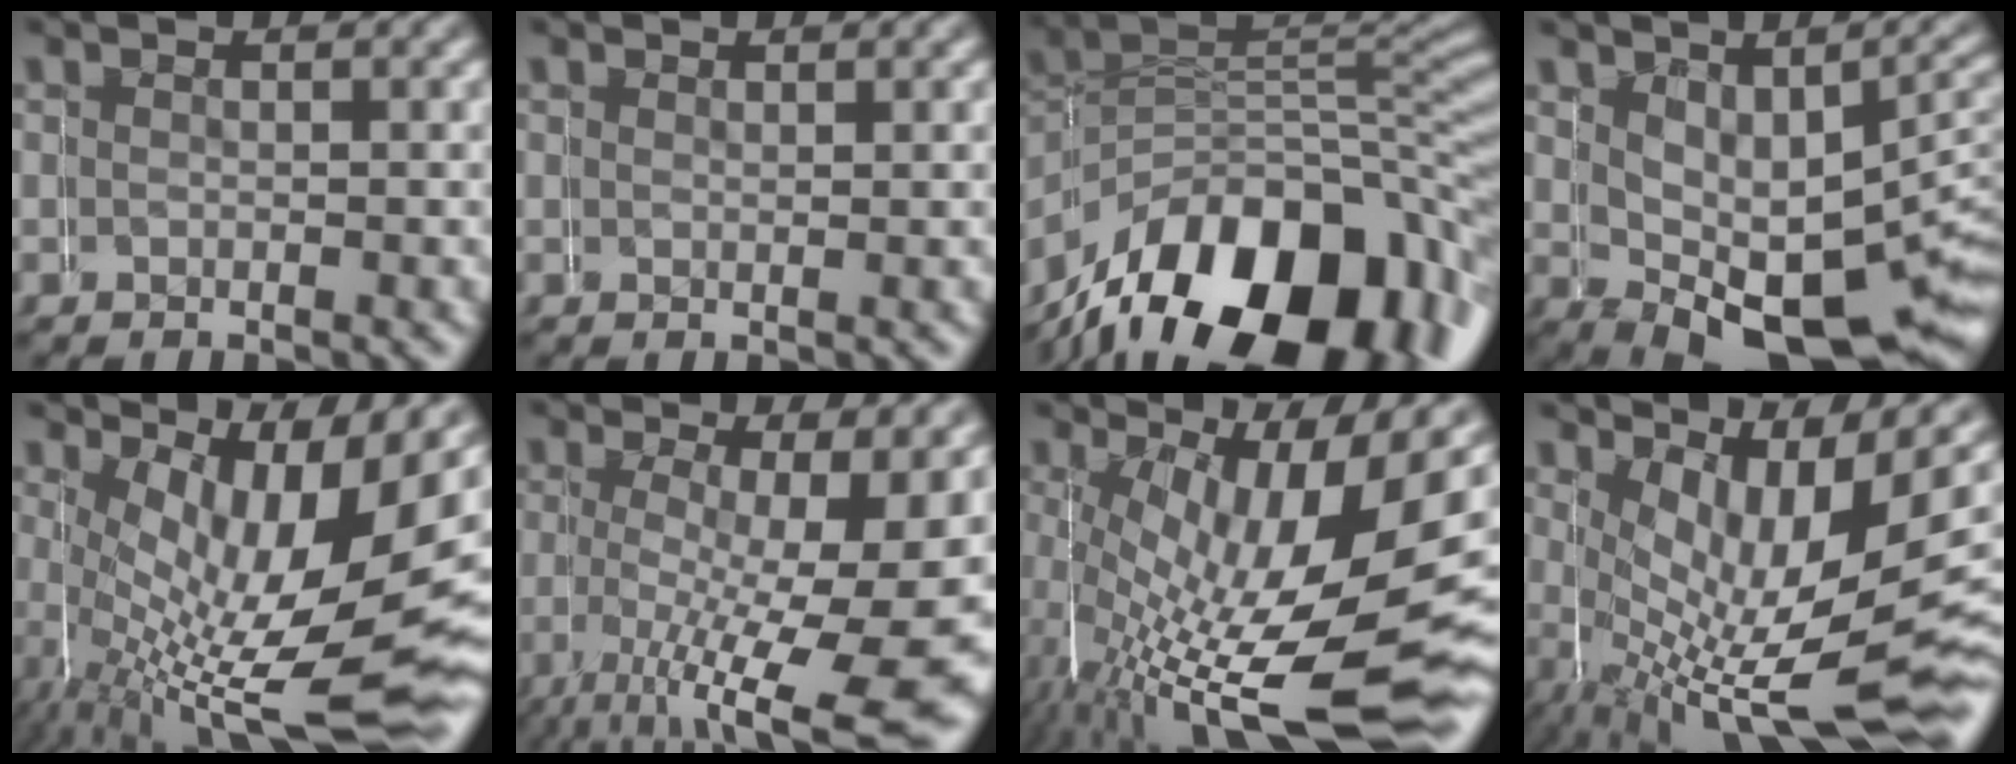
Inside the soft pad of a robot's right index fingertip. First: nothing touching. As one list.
[{"total": 0.8, "force": [0.7, -0.2, 0.4], "torque": [-0.009, -0.001, 0.013]}, {"total": 17.6, "force": [-6.9, 10.1, 12.6], "torque": [-0.205, -0.051, -0.071]}, {"total": 8.9, "force": [-1.5, 4.3, 7.6], "torque": [-0.102, -0.035, -0.004]}, {"total": 10.4, "force": [-0.2, 3.3, 9.8], "torque": [-0.170, -0.044, 0.026]}, {"total": 9.0, "force": [0.3, 1.9, 8.8], "torque": [-0.132, -0.027, 0.029]}, {"total": 12.9, "force": [-2.7, 4.1, 11.9], "torque": [-0.221, -0.043, -0.008]}, {"total": 10.0, "force": [-1.2, 3.6, 9.2], "torque": [-0.174, -0.060, 0.020]}]